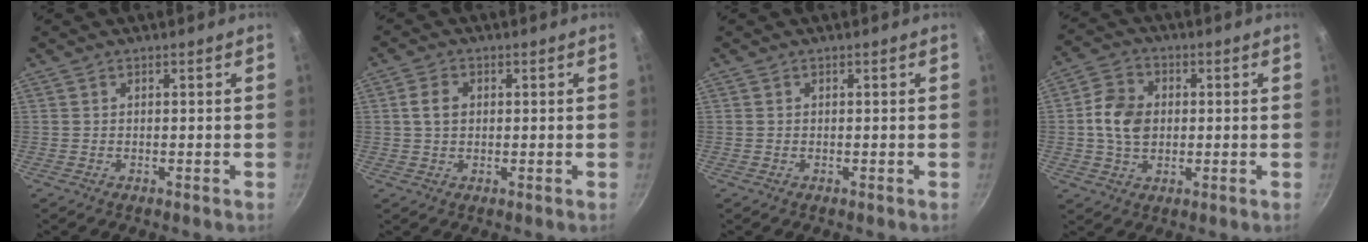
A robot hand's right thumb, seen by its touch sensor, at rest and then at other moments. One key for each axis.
{"total": 3.6, "fx": 0.5, "fy": 2.7, "fz": 2.3, "tx": -0.036, "ty": 0.007, "tz": 0.007}
{"total": 0.0}
{"total": 8.7, "fx": 0.3, "fy": 6.7, "fz": 5.7, "tx": -0.088, "ty": 0.012, "tz": -0.002}